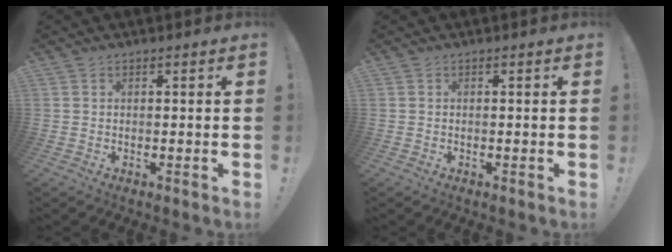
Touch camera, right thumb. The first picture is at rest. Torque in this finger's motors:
{"motor_torque": [-0.03, 0.03, -0.02, 0.02, 0.00]}